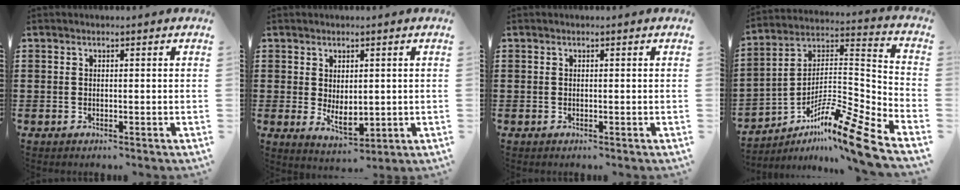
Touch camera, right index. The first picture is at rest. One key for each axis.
{"total": 3.9, "fx": 0.4, "fy": 2.2, "fz": 3.3, "tx": -0.055, "ty": 0.000, "tz": 0.007}
{"total": 0.0}
{"total": 11.9, "fx": -9.1, "fy": 0.5, "fz": 7.7, "tx": -0.127, "ty": 0.004, "tz": -0.178}